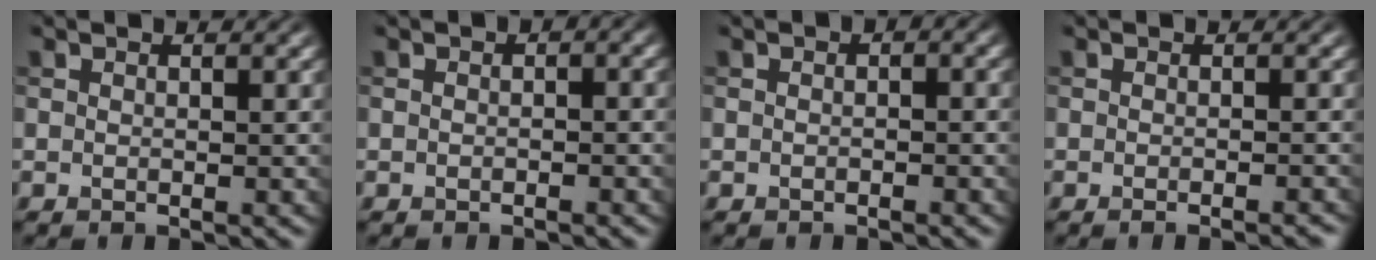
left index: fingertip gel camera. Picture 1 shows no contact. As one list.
[{"total": 1.3, "force": [-0.1, 0.6, 1.2], "torque": [-0.015, 0.003, -0.002]}, {"total": 1.2, "force": [-0.1, 0.5, 1.1], "torque": [-0.015, 0.002, -0.004]}, {"total": 2.0, "force": [-1.1, 0.5, 1.5], "torque": [-0.008, -0.001, -0.016]}]